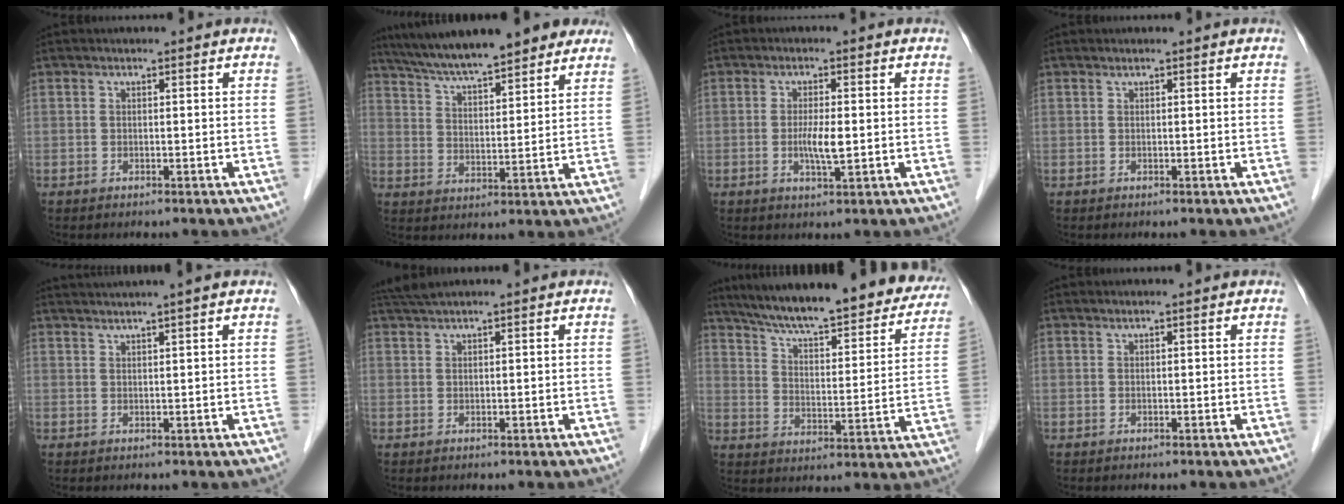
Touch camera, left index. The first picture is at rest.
{"total": 17.5, "force": [14.8, 2.8, 8.9], "torque": [-0.149, 0.030, 0.222]}
{"total": 3.6, "force": [-0.5, 0.5, 3.6], "torque": [-0.072, -0.005, -0.009]}
{"total": 0.0}
{"total": 4.7, "force": [3.9, -1.4, 2.1], "torque": [-0.028, 0.019, 0.061]}
{"total": 2.3, "force": [2.0, -0.5, 0.9], "torque": [-0.022, 0.017, 0.044]}
{"total": 27.3, "force": [23.7, 5.5, 12.4], "torque": [-0.188, -0.021, 0.308]}
{"total": 0.0}